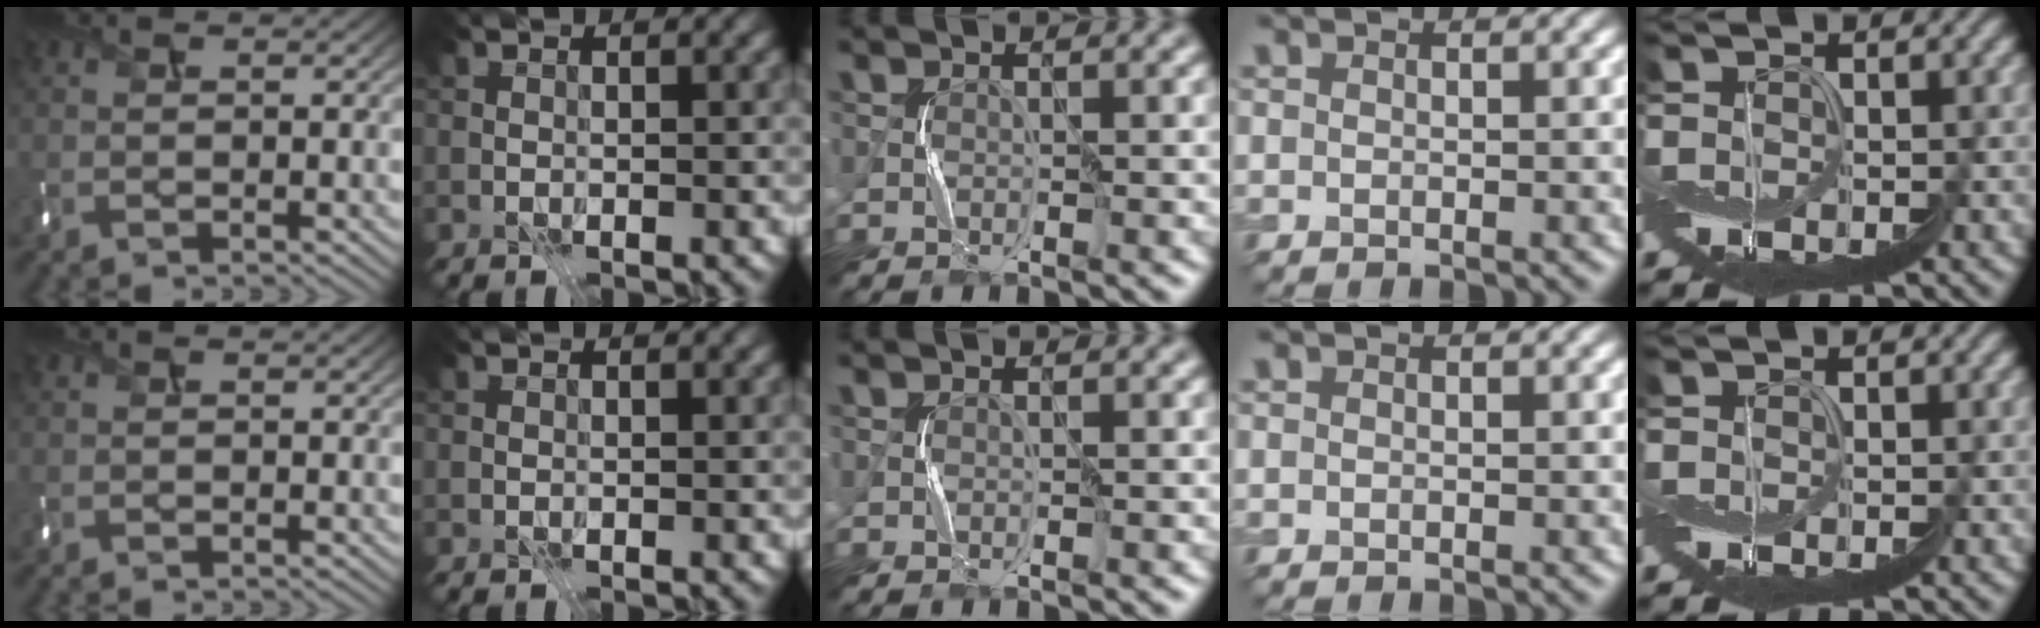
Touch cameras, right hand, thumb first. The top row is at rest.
{}